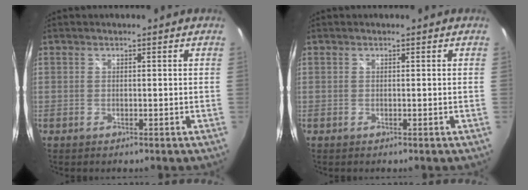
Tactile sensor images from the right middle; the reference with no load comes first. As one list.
[{"total": 0.0}]